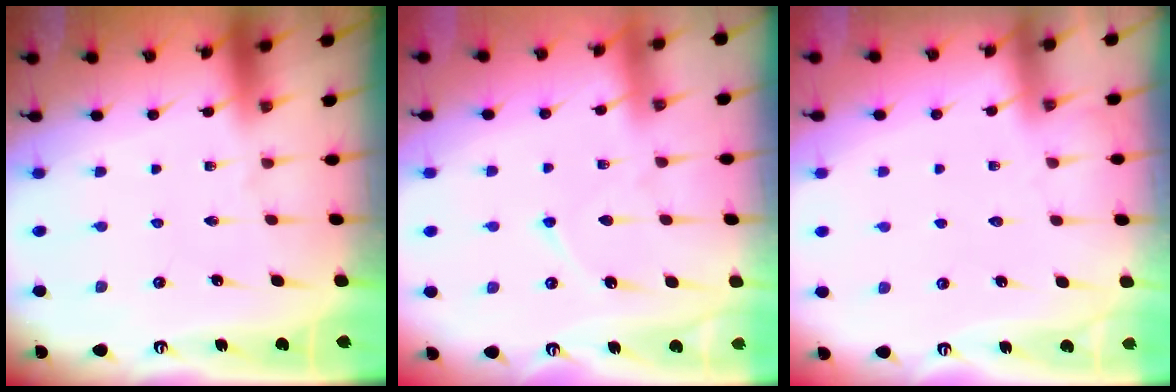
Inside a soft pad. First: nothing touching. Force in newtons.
{"total": 5.8, "press": 5.8, "slide": 0.7}
{"total": 2.9, "press": 2.8, "slide": 0.4}